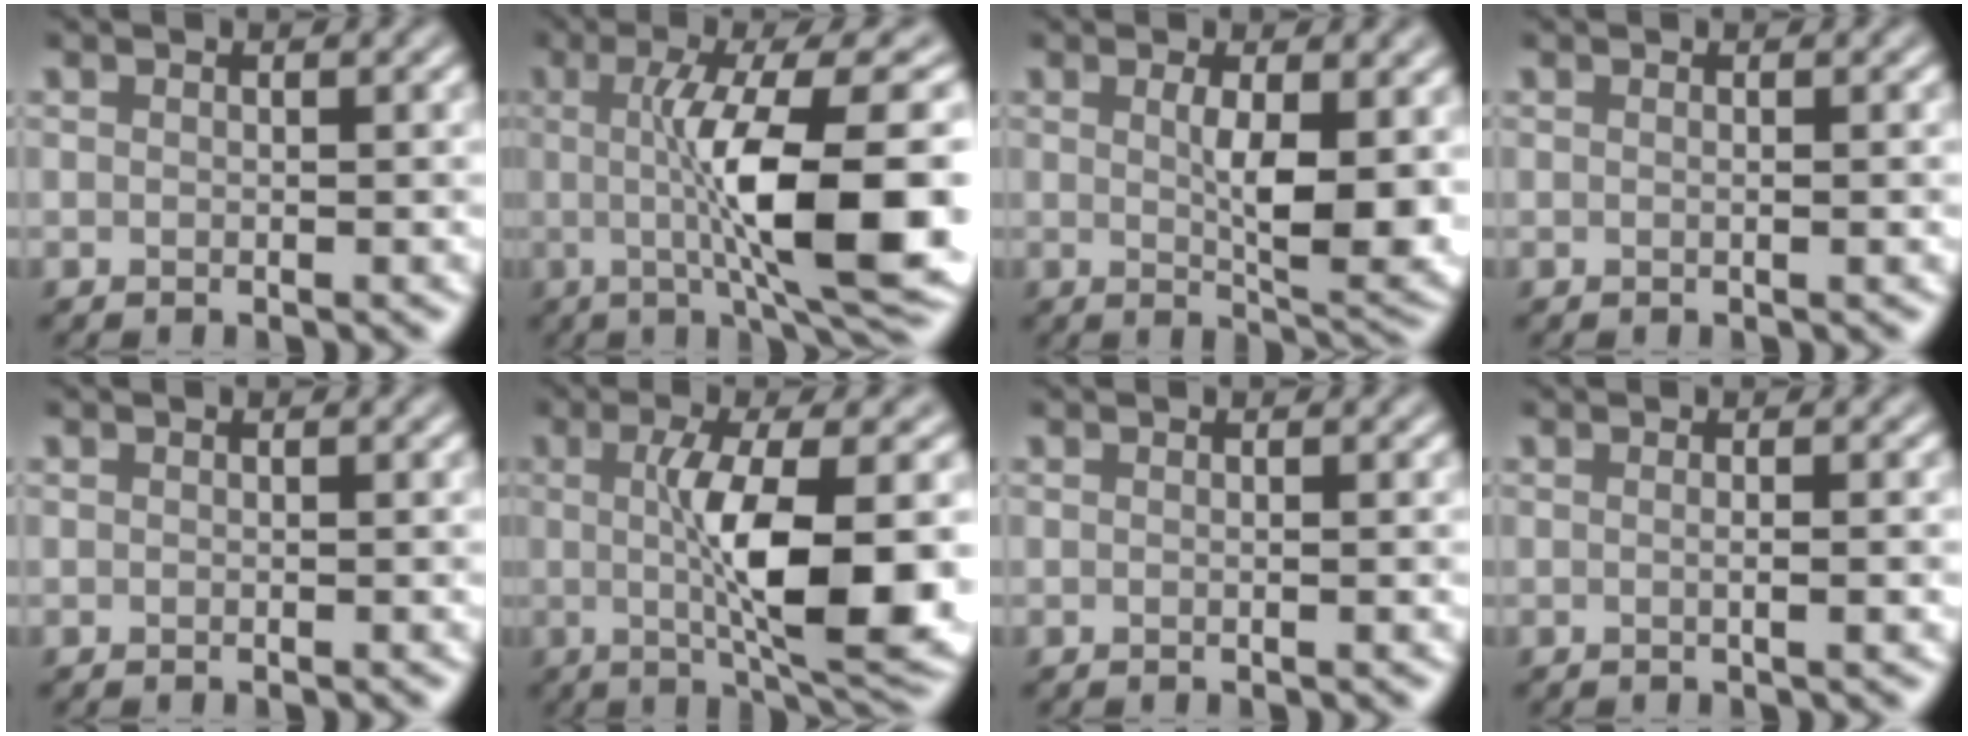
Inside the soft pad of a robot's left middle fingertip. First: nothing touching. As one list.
[{"total": 12.1, "force": [-0.5, 2.9, 11.7], "torque": [-0.171, -0.005, -0.005]}, {"total": 5.5, "force": [0.7, 1.6, 5.2], "torque": [-0.085, -0.010, 0.018]}, {"total": 0.8, "force": [0.0, 0.3, 0.8], "torque": [-0.006, 0.003, -0.003]}, {"total": 0.0}, {"total": 9.5, "force": [-0.3, 2.3, 9.2], "torque": [-0.144, -0.011, 0.002]}, {"total": 0.5, "force": [0.0, 0.1, 0.5], "torque": [-0.003, 0.002, -0.001]}, {"total": 1.8, "force": [0.0, 0.5, 1.7], "torque": [-0.017, 0.000, -0.007]}]